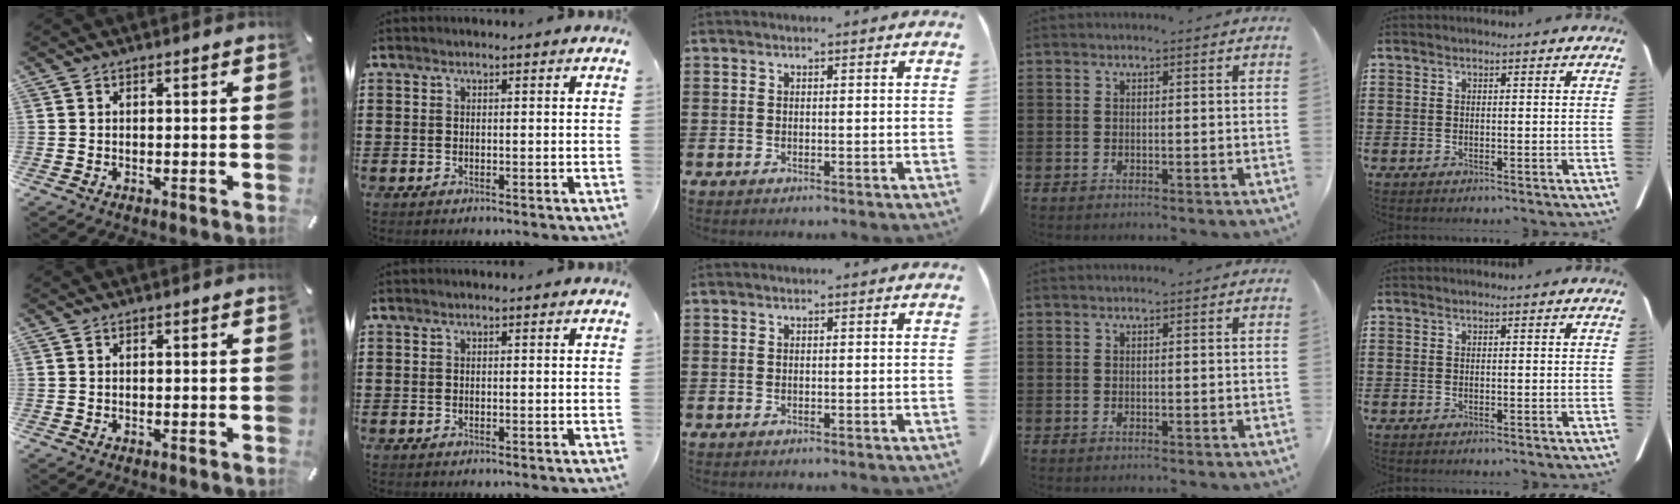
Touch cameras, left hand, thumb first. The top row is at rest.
{}